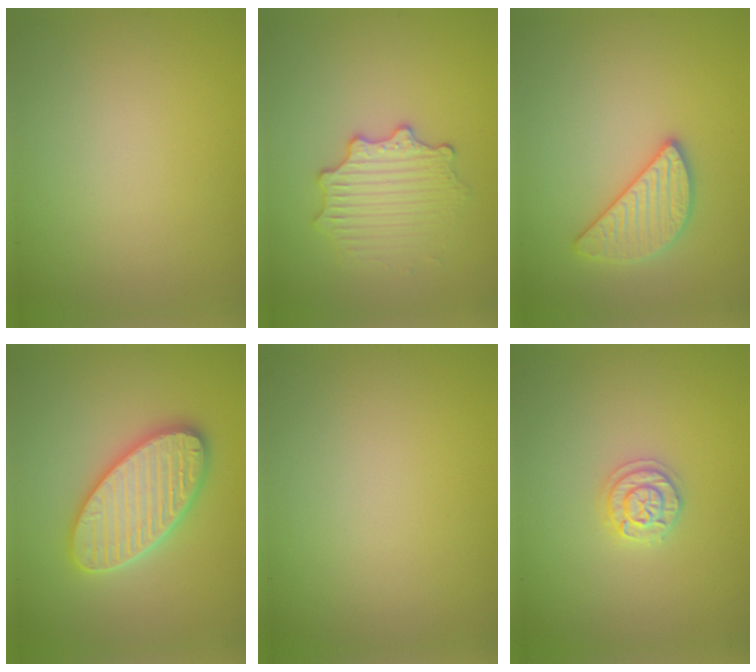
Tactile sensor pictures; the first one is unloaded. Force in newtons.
{"total": 2.9, "press": 2.8, "slide": 0.9}
{"total": 2.7, "press": 2.7, "slide": 0.1}
{"total": 5.8, "press": 5.8, "slide": 0.7}
{"total": 0.0}
{"total": 1.9, "press": 1.8, "slide": 0.3}